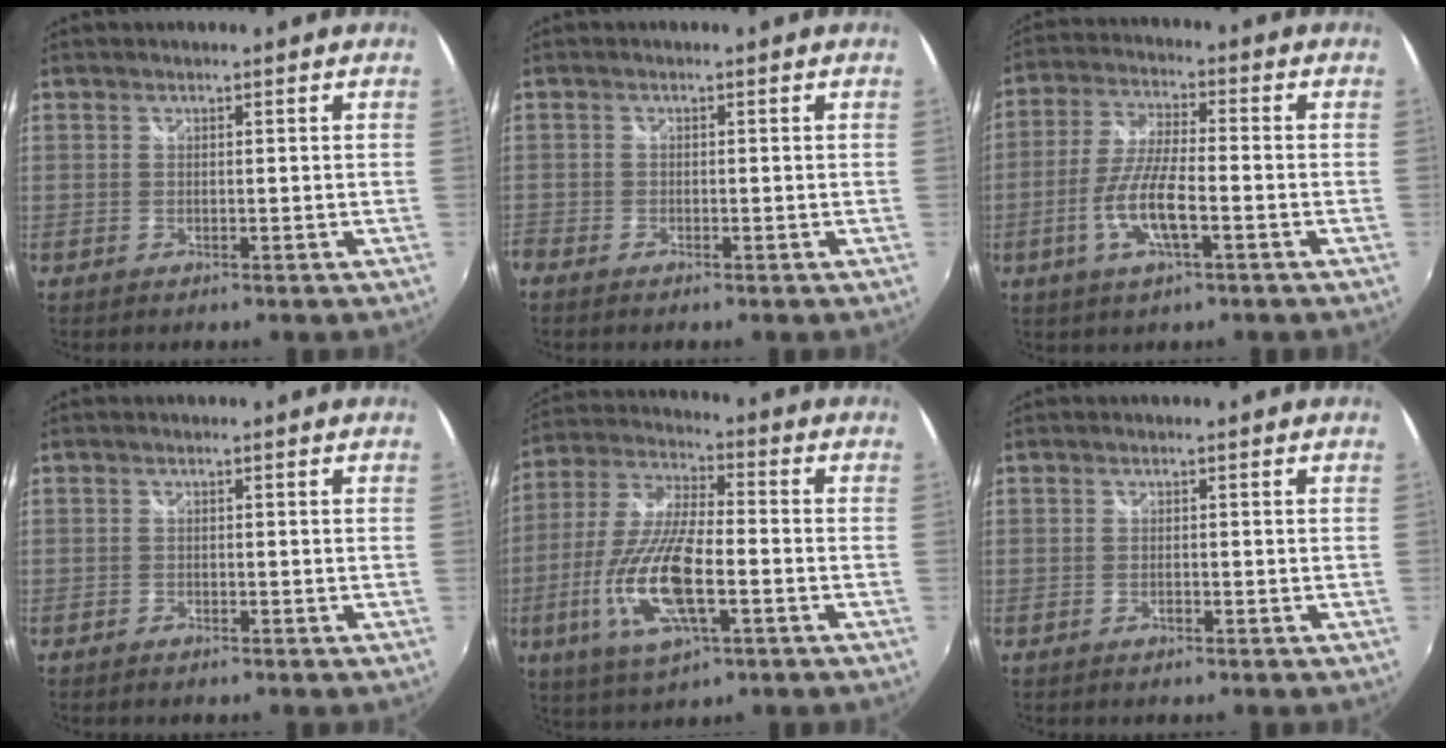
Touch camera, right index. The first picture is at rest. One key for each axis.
{"total": 1.8, "fx": -1.3, "fy": 1.1, "fz": 0.1, "tx": -0.009, "ty": -0.002, "tz": -0.030}
{"total": 9.5, "fx": -3.4, "fy": 2.2, "fz": 8.6, "tx": -0.180, "ty": -0.001, "tz": -0.066}
{"total": 0.8, "fx": -0.7, "fy": 0.3, "fz": 0.1, "tx": -0.006, "ty": -0.002, "tz": -0.014}
{"total": 16.5, "fx": -5.3, "fy": 5.3, "fz": 14.7, "tx": -0.309, "ty": -0.013, "tz": -0.100}
{"total": 0.8, "fx": -0.6, "fy": 0.3, "fz": 0.4, "tx": -0.006, "ty": 0.001, "tz": -0.011}